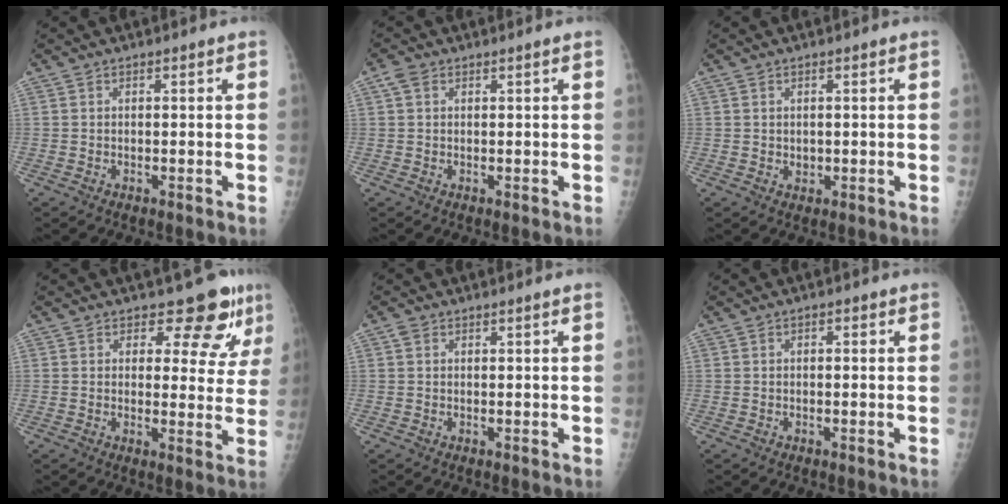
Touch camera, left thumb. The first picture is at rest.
{"total": 1.9, "force": [0.9, 1.0, 1.4], "torque": [-0.031, 0.009, 0.021]}
{"total": 1.2, "force": [0.2, 1.0, 0.7], "torque": [-0.009, -0.002, 0.007]}
{"total": 8.0, "force": [6.2, 4.1, 2.9], "torque": [-0.001, -0.040, 0.064]}
{"total": 0.9, "force": [0.4, 0.4, 0.7], "torque": [-0.017, 0.005, 0.010]}
{"total": 0.9, "force": [0.2, 0.5, 0.7], "torque": [-0.003, 0.002, -0.001]}